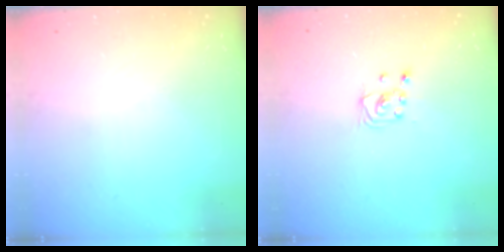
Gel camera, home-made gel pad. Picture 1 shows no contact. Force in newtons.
{"total": 2.0, "press": 2.0, "slide": 0.2}